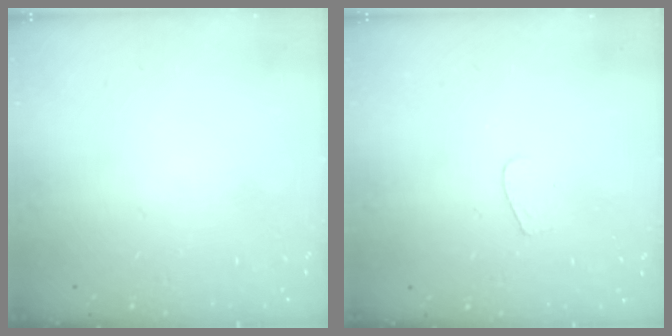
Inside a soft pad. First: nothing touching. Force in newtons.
{"total": 3.5, "press": 3.5, "slide": 0.3}